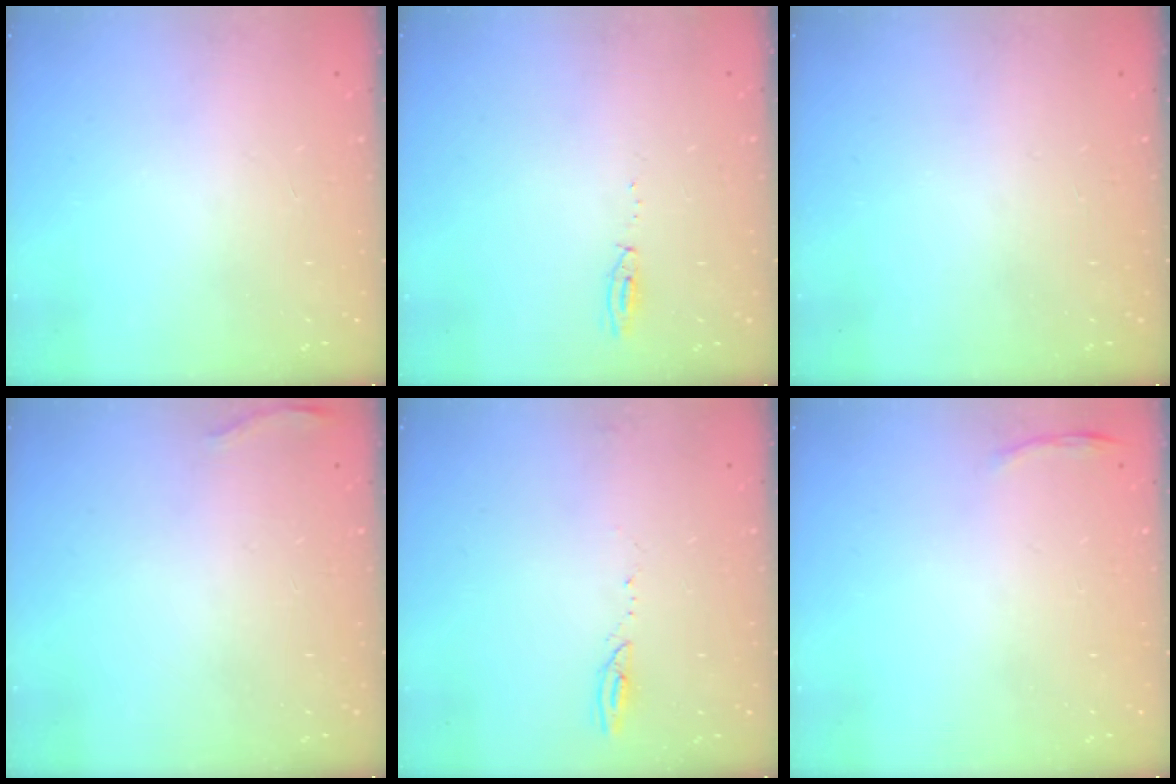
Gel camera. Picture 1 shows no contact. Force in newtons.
{"total": 3.4, "press": 3.3, "slide": 0.8}
{"total": 0.0}
{"total": 7.3, "press": 5.5, "slide": 4.8}
{"total": 3.3, "press": 3.3, "slide": 0.4}
{"total": 3.4, "press": 3.3, "slide": 0.9}